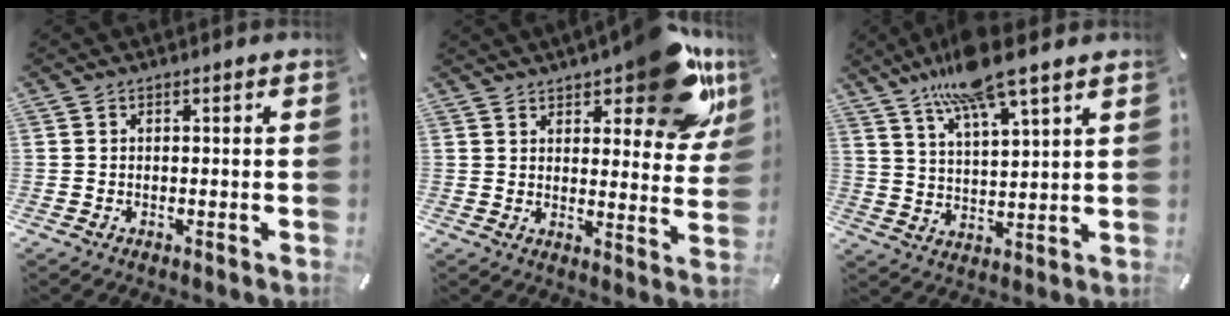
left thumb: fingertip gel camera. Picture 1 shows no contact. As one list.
[{"total": 17.3, "force": [11.5, 7.0, 10.9], "torque": [-0.133, -0.074, 0.189]}, {"total": 12.1, "force": [9.8, 2.0, 6.9], "torque": [-0.136, -0.042, 0.172]}]